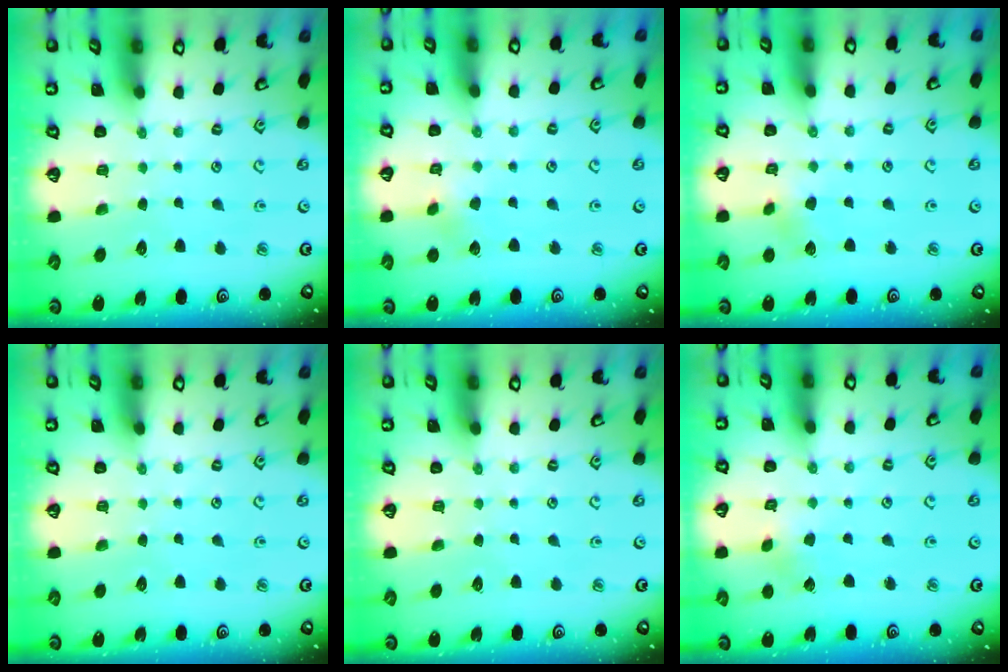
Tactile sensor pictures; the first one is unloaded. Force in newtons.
{"total": 3.1, "press": 3.1, "slide": 0.4}
{"total": 3.5, "press": 3.5, "slide": 0.4}
{"total": 0.0}
{"total": 0.0}
{"total": 1.8, "press": 1.8, "slide": 0.3}